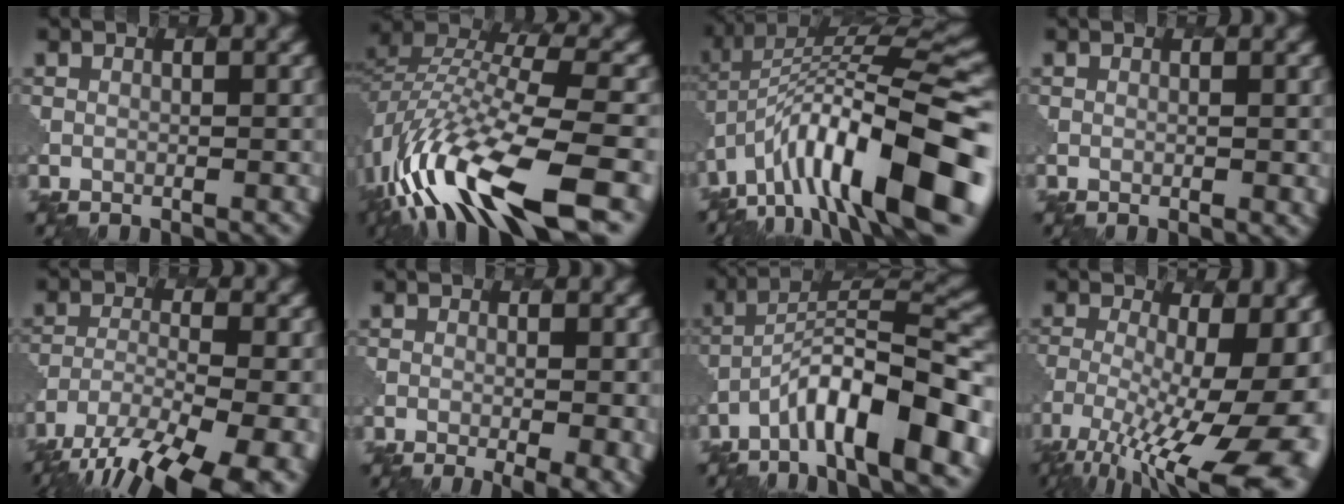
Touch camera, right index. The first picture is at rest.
{"total": 14.4, "force": [-8.3, 4.7, 10.7], "torque": [-0.236, 0.003, -0.143]}
{"total": 14.7, "force": [-5.5, 5.3, 12.5], "torque": [-0.205, 0.039, -0.104]}
{"total": 0.9, "force": [0.2, 0.2, 0.9], "torque": [-0.007, 0.002, 0.006]}
{"total": 15.3, "force": [-11.4, 6.0, 8.3], "torque": [-0.138, -0.042, -0.141]}
{"total": 5.9, "force": [-1.2, 2.5, 5.2], "torque": [-0.027, 0.003, -0.005]}
{"total": 10.7, "force": [-5.5, 2.9, 8.7], "torque": [-0.144, 0.021, -0.099]}
{"total": 16.9, "force": [-6.7, 6.5, 14.1], "torque": [-0.224, -0.022, -0.083]}